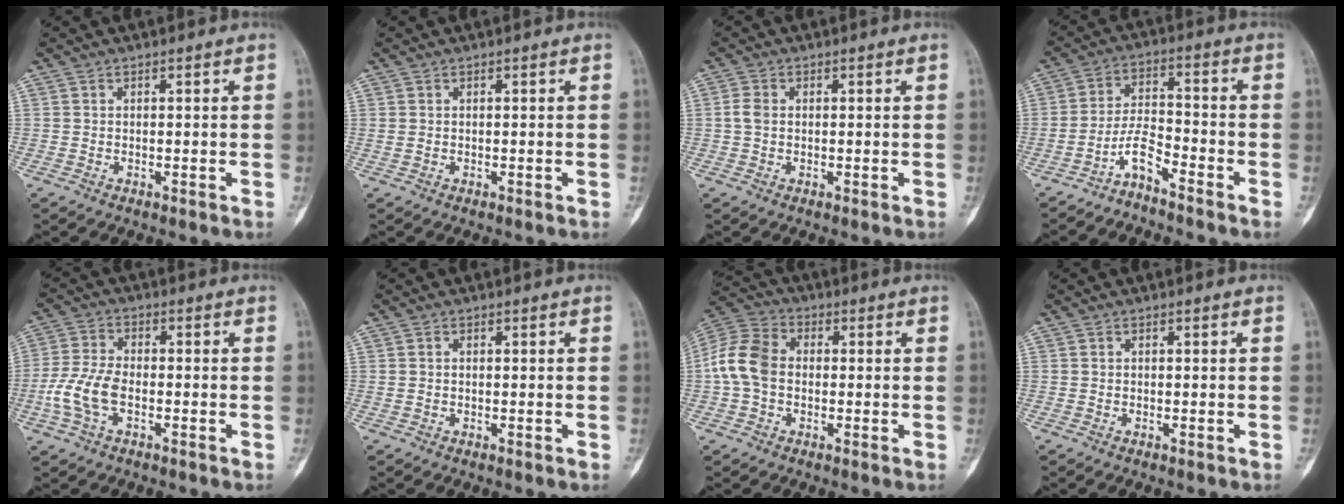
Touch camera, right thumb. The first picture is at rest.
{"total": 0.7, "force": [0.0, 0.4, 0.6], "torque": [-0.014, 0.003, 0.007]}
{"total": 2.3, "force": [0.1, 1.6, 1.6], "torque": [-0.035, 0.003, -0.001]}
{"total": 5.0, "force": [-4.3, 0.7, 2.5], "torque": [-0.048, 0.047, -0.089]}
{"total": 8.3, "force": [-2.3, 4.5, 6.6], "torque": [-0.153, 0.017, -0.049]}
{"total": 0.7, "force": [0.0, 0.5, 0.5], "torque": [-0.012, 0.000, 0.002]}
{"total": 9.7, "force": [-0.5, 7.1, 6.6], "torque": [-0.131, 0.029, -0.021]}
{"total": 0.0}